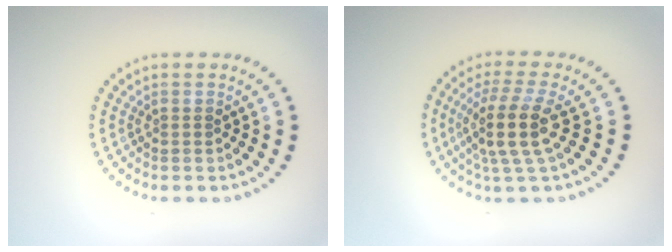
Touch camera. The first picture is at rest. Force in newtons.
{"total": 4.3, "press": 3.4, "slide": 2.6}